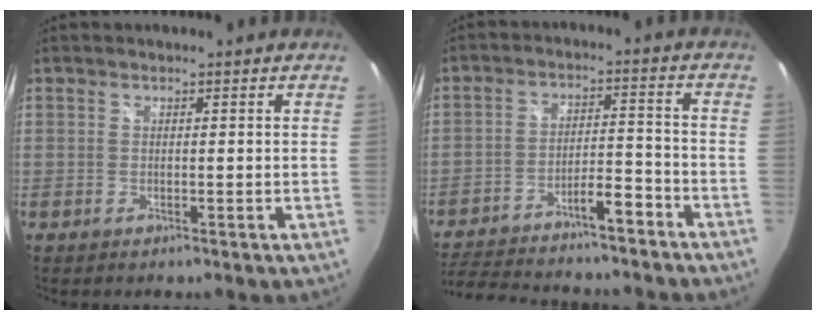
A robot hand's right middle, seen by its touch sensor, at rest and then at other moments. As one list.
[{"total": 17.5, "force": [-14.7, 4.3, 8.6], "torque": [-0.163, 0.016, -0.215]}]